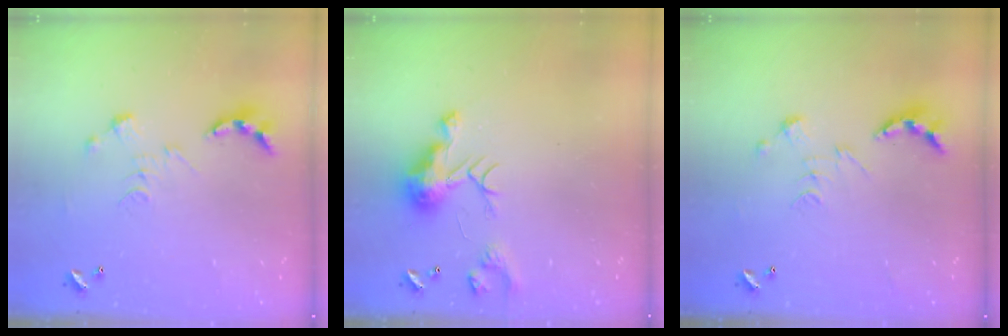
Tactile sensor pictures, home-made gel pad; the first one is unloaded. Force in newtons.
{"total": 9.2, "press": 9.2, "slide": 0.5}
{"total": 0.8, "press": 0.8, "slide": 0.3}